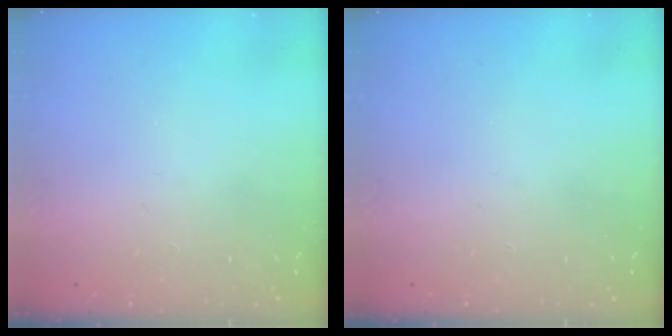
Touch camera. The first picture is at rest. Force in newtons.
{"total": 0.0}